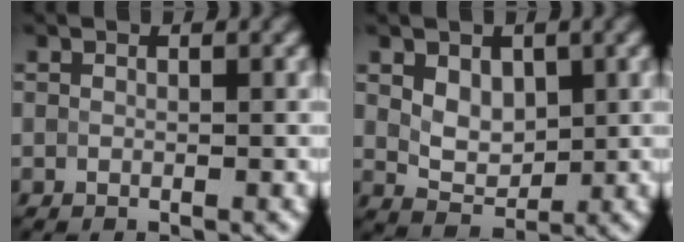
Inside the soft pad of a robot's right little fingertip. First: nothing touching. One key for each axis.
{"total": 3.0, "fx": 1.0, "fy": 2.0, "fz": 1.9, "tx": -0.041, "ty": -0.002, "tz": 0.019}